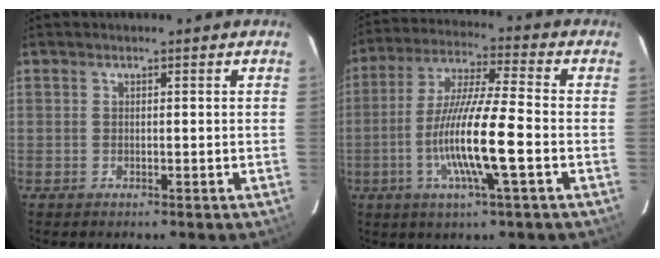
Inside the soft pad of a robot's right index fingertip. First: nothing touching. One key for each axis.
{"total": 13.3, "fx": -3.4, "fy": 0.3, "fz": 12.8, "tx": -0.248, "ty": -0.008, "tz": -0.068}